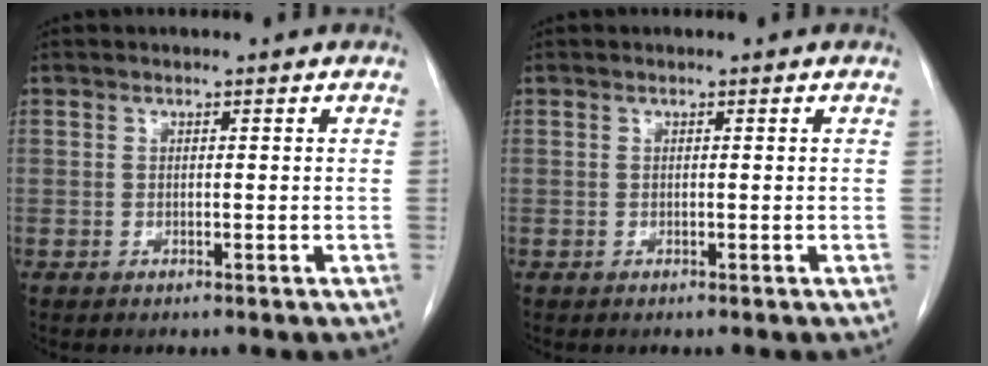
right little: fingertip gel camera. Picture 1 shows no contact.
{"total": 0.0}